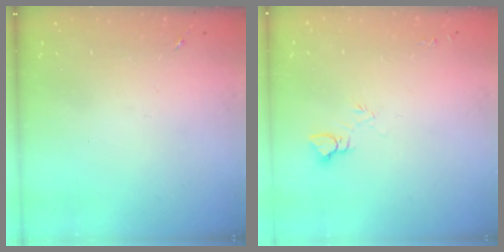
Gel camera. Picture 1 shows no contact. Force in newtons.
{"total": 6.0, "press": 6.0, "slide": 0.4}